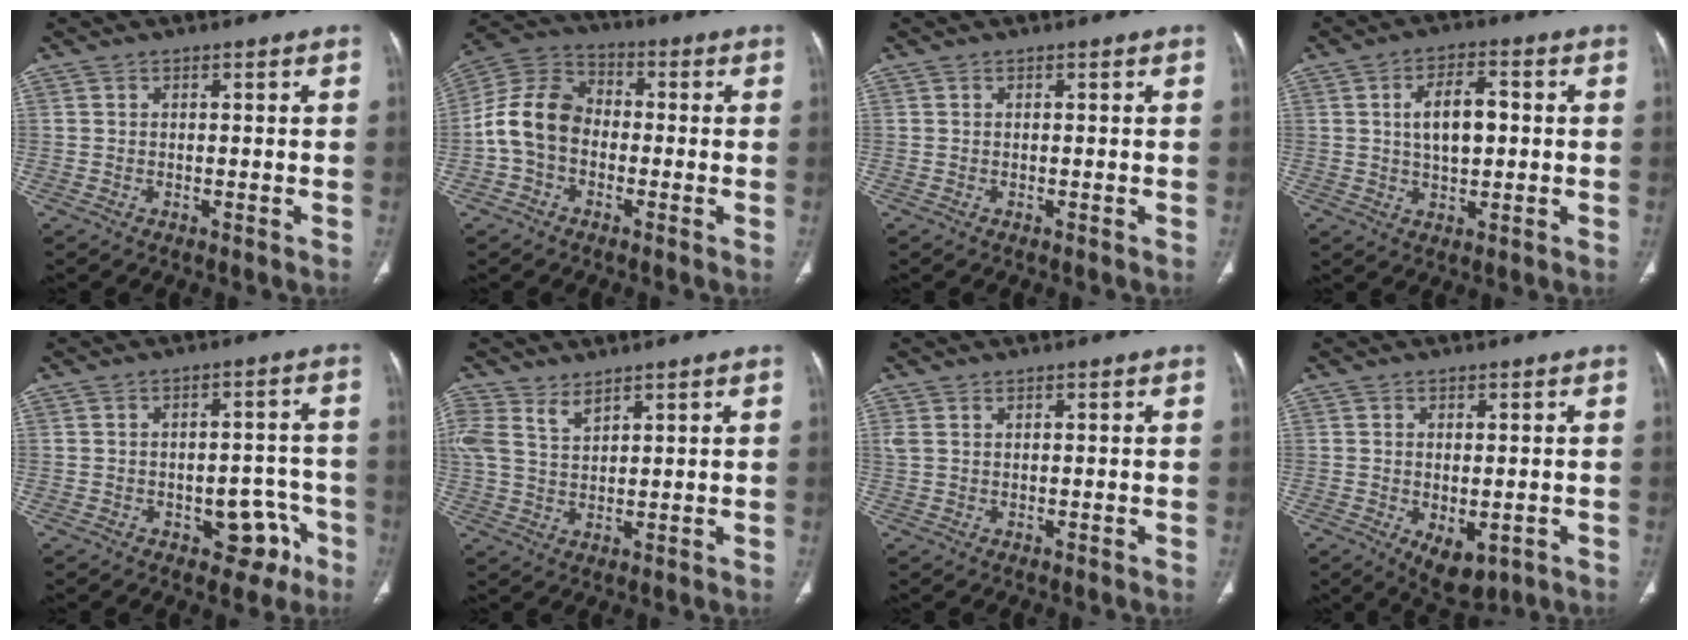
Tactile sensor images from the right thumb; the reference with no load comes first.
{"total": 11.1, "force": [-1.9, 8.3, 7.1], "torque": [-0.130, 0.037, -0.050]}
{"total": 0.0}
{"total": 7.7, "force": [0.9, 4.0, 6.5], "torque": [-0.100, 0.008, 0.012]}
{"total": 8.1, "force": [-3.9, 5.0, 5.0], "torque": [-0.022, 0.038, -0.043]}
{"total": 5.7, "force": [4.0, 2.6, 3.0], "torque": [-0.061, -0.007, 0.092]}
{"total": 1.2, "force": [0.7, 0.6, 0.8], "torque": [-0.021, 0.010, 0.021]}
{"total": 6.4, "force": [-1.8, 3.6, 5.0], "torque": [-0.070, -0.008, -0.011]}